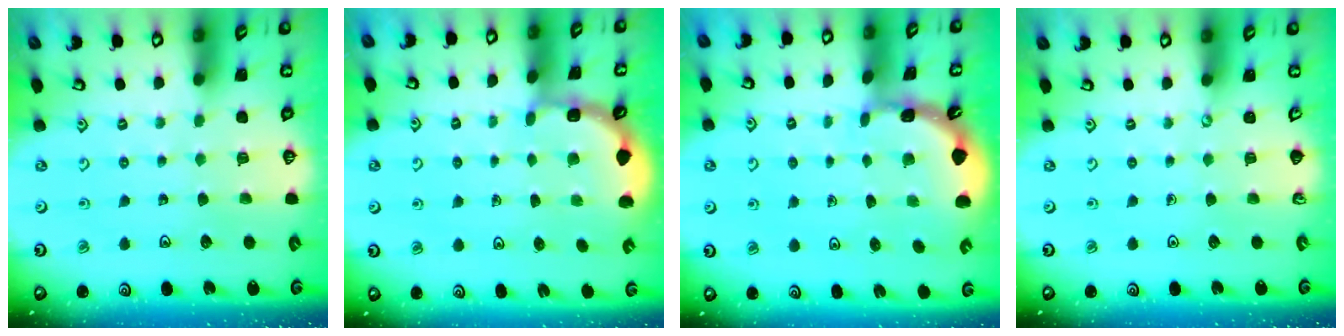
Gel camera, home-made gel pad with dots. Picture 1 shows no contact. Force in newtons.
{"total": 1.9, "press": 1.9, "slide": 0.3}
{"total": 1.6, "press": 1.5, "slide": 0.3}
{"total": 0.0}